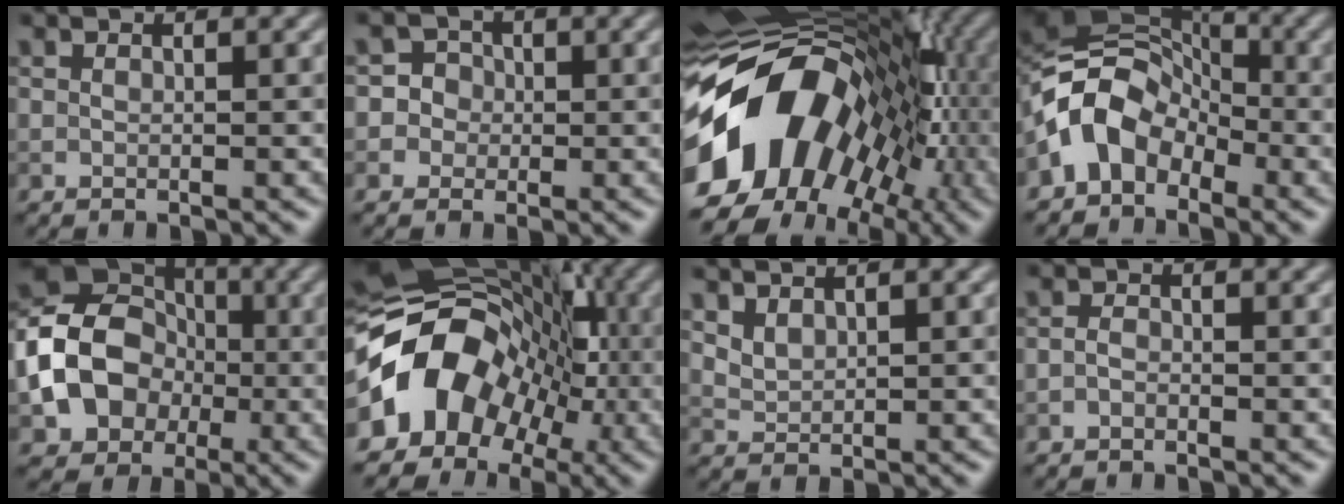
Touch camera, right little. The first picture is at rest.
{"total": 4.1, "force": [-0.2, 4.0, 0.7], "torque": [0.019, 0.024, -0.021]}
{"total": 17.3, "force": [-3.9, 11.8, 12.0], "torque": [-0.205, 0.003, -0.077]}
{"total": 6.5, "force": [-3.0, 4.7, 3.4], "torque": [-0.050, 0.014, -0.075]}
{"total": 10.0, "force": [-1.7, 7.9, 5.9], "torque": [-0.110, -0.003, -0.042]}
{"total": 12.8, "force": [-2.7, 9.7, 7.9], "torque": [-0.124, 0.013, -0.066]}
{"total": 1.7, "force": [1.5, 0.6, 0.7], "torque": [-0.022, 0.002, 0.035]}
{"total": 0.8, "force": [-0.5, 0.3, 0.4], "torque": [-0.007, 0.000, -0.013]}